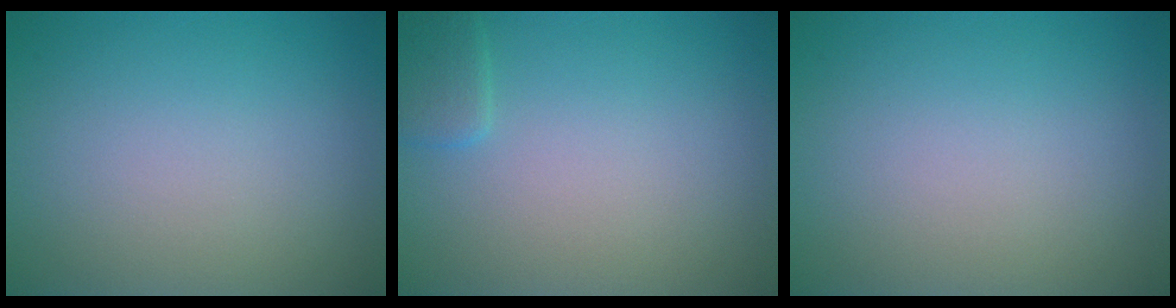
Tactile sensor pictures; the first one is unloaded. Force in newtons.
{"total": 1.5, "press": 1.5, "slide": 0.1}
{"total": 0.0}